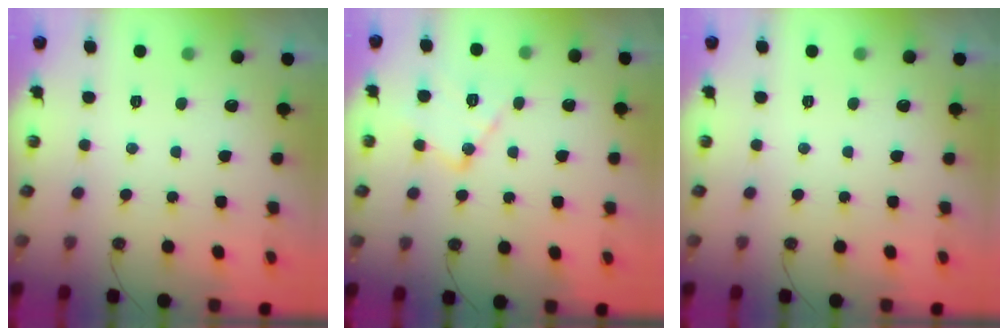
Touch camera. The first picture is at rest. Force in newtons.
{"total": 11.5, "press": 11.5, "slide": 0.6}
{"total": 0.0}